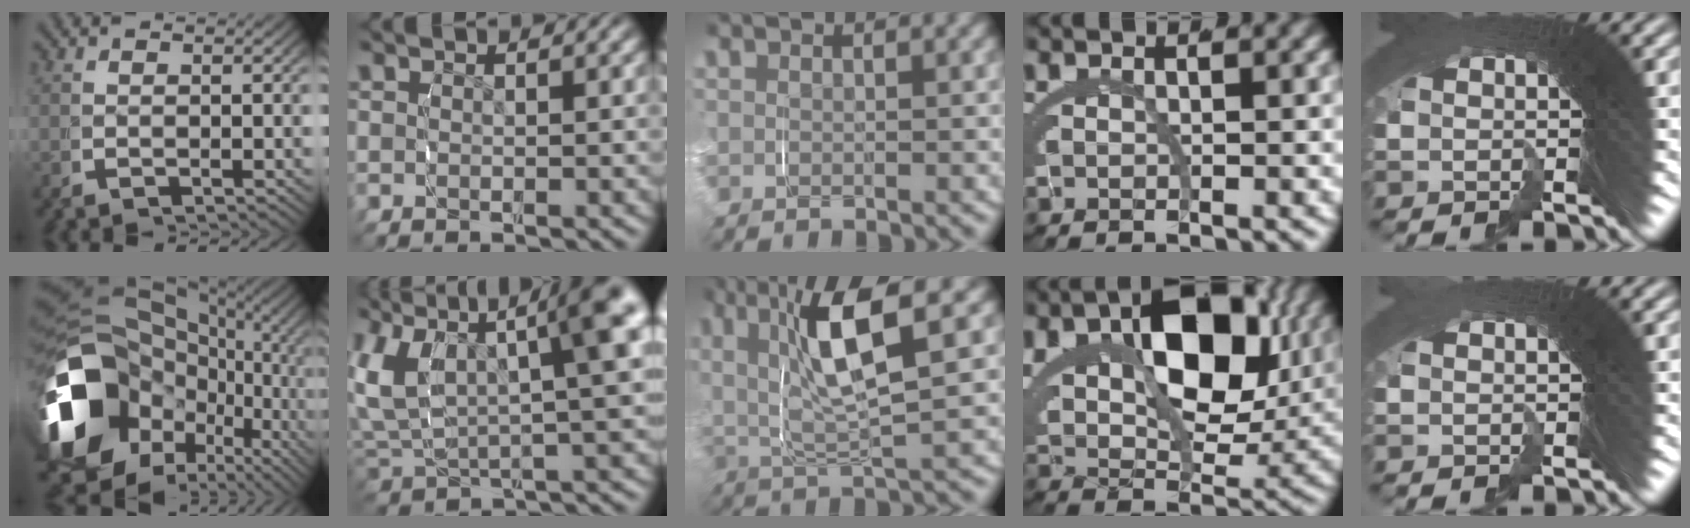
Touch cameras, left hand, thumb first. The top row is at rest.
{"thumb": {"total": 21.8, "force": [-1.0, 15.7, 15.1], "torque": [-0.310, -0.058, 0.007]}, "index": {"total": 13.0, "force": [3.7, 8.5, 9.0], "torque": [-0.149, 0.013, 0.049]}, "middle": {"total": 8.0, "force": [2.4, 2.9, 7.1], "torque": [-0.142, 0.012, 0.032]}, "ring": {"total": 10.1, "force": [4.9, 4.7, 7.5], "torque": [-0.124, -0.004, 0.094]}, "little": {"total": 2.0, "force": [-0.3, -1.2, -1.5], "torque": [0.021, -0.005, -0.001]}}